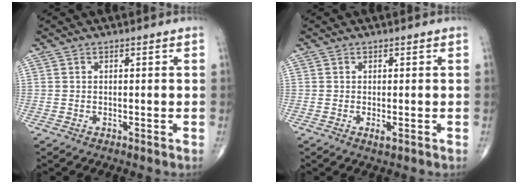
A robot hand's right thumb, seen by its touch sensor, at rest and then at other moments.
{"total": 1.2, "force": [-0.3, 0.4, 1.1], "torque": [-0.020, -0.005, -0.004]}